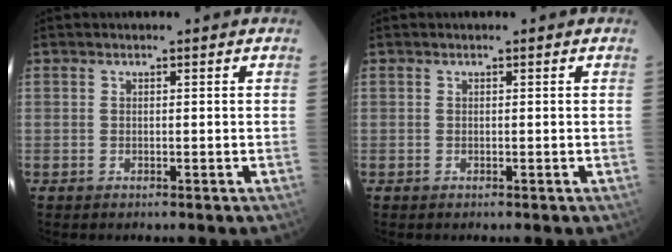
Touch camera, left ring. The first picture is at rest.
{"total": 0.0}